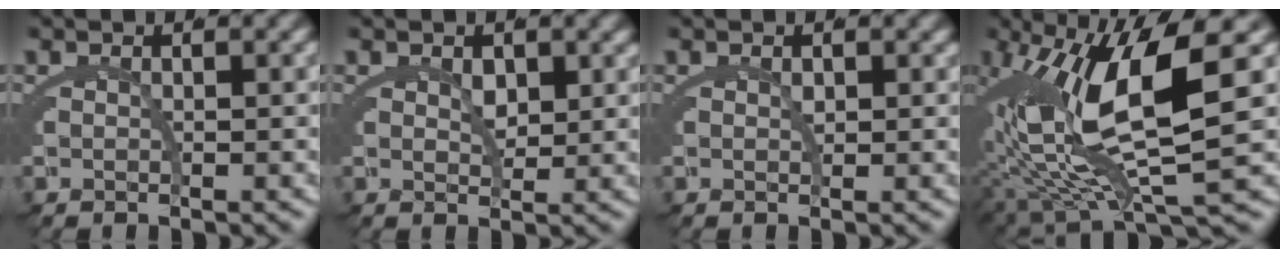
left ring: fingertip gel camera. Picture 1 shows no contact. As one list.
[{"total": 2.0, "force": [0.9, 1.3, 1.3], "torque": [-0.025, -0.015, 0.022]}, {"total": 0.9, "force": [0.4, 0.6, 0.6], "torque": [-0.008, -0.008, 0.008]}, {"total": 12.9, "force": [0.5, 5.2, 11.8], "torque": [-0.193, 0.000, 0.023]}]